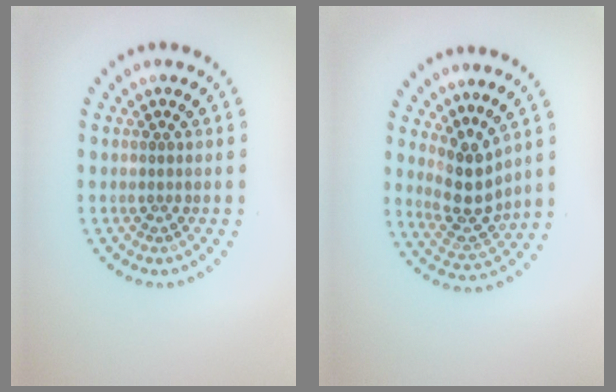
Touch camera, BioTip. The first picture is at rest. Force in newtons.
{"total": 3.7, "press": 3.1, "slide": 1.9}